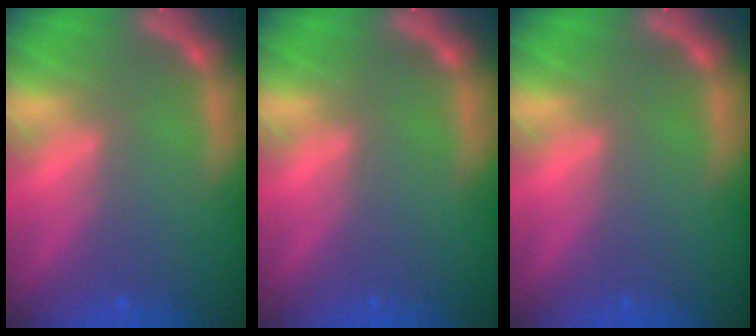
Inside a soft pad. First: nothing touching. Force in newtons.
{"total": 0.0}
{"total": 0.0}